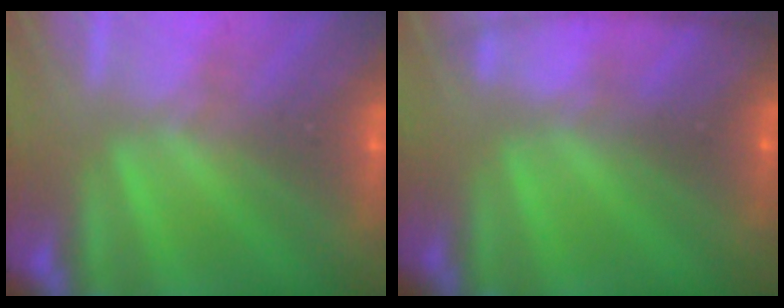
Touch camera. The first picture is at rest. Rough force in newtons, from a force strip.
{"total": 10.5}